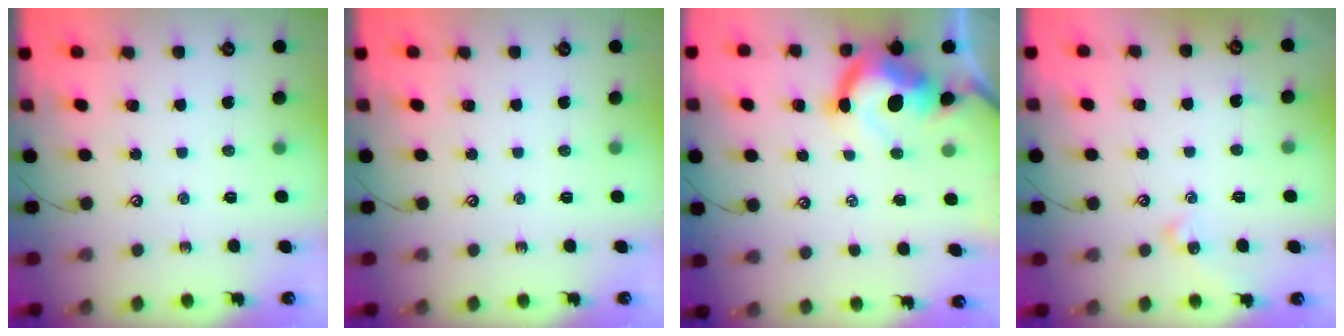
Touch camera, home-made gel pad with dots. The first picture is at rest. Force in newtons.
{"total": 0.0}
{"total": 9.4, "press": 9.3, "slide": 1.4}
{"total": 3.3, "press": 3.2, "slide": 0.8}